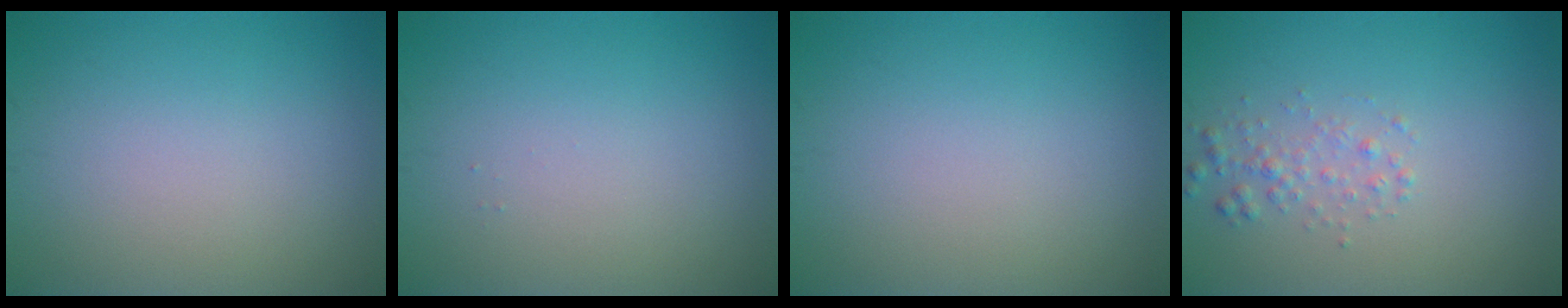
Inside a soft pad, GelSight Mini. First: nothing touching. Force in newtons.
{"total": 0.0}
{"total": 0.0}
{"total": 1.6, "press": 1.6, "slide": 0.0}